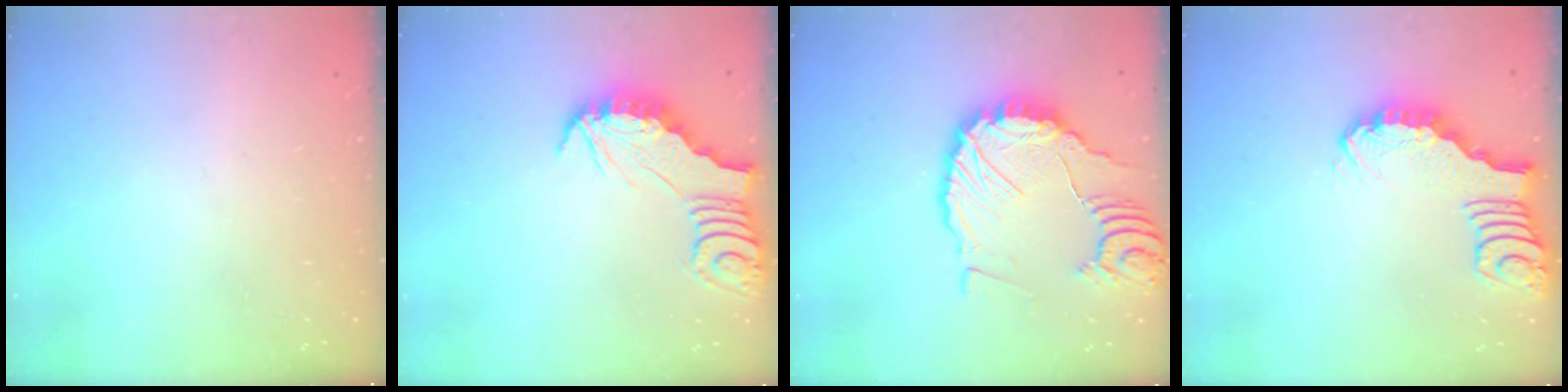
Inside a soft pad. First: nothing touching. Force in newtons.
{"total": 2.8, "press": 2.8, "slide": 0.3}
{"total": 14.3, "press": 14.2, "slide": 1.9}
{"total": 2.8, "press": 2.8, "slide": 0.4}